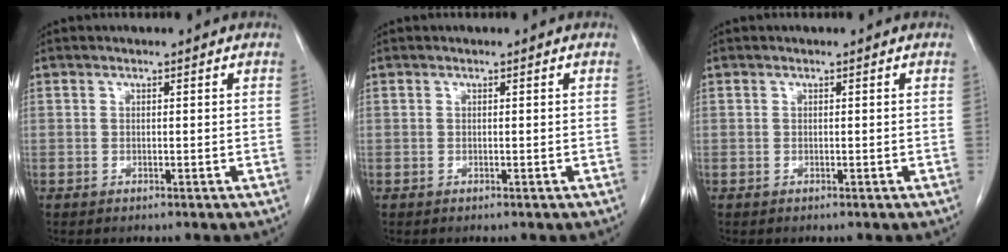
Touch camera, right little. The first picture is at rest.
{"total": 0.0}
{"total": 0.0}